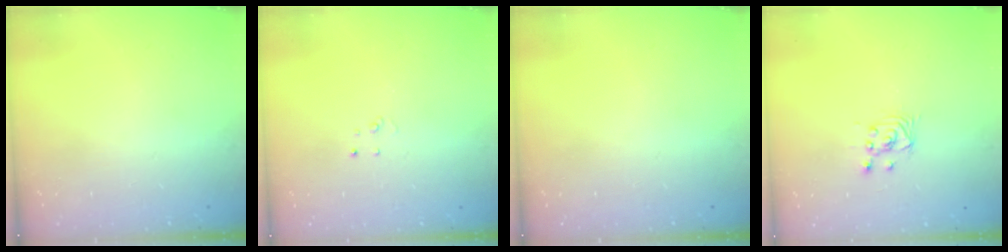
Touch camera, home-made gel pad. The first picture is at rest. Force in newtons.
{"total": 2.6, "press": 2.6, "slide": 0.2}
{"total": 0.0}
{"total": 2.5, "press": 2.5, "slide": 0.2}